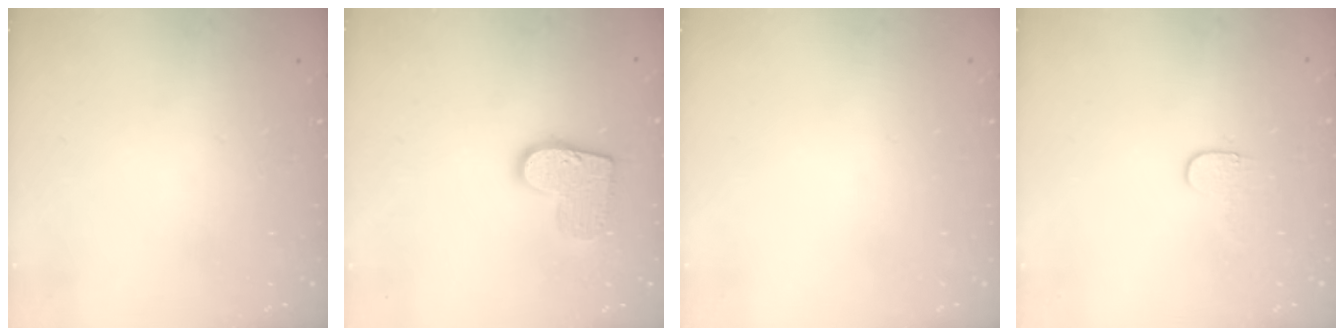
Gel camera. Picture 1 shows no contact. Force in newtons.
{"total": 12.0, "press": 11.9, "slide": 0.7}
{"total": 0.0}
{"total": 3.6, "press": 3.6, "slide": 0.4}